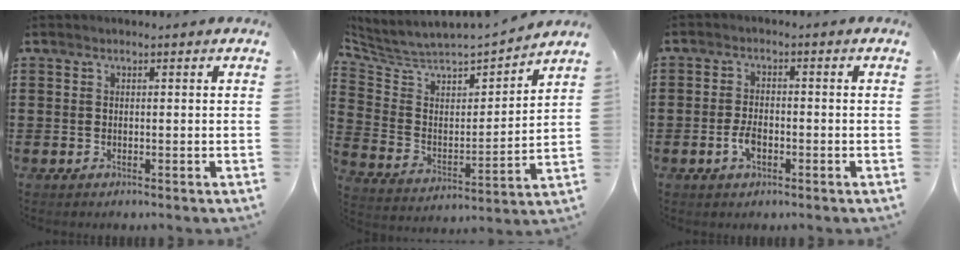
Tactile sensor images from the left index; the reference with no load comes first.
{"total": 4.0, "force": [3.6, 1.5, 0.5], "torque": [-0.040, -0.037, 0.052]}
{"total": 3.4, "force": [-1.3, 1.6, 2.6], "torque": [-0.062, -0.002, -0.027]}